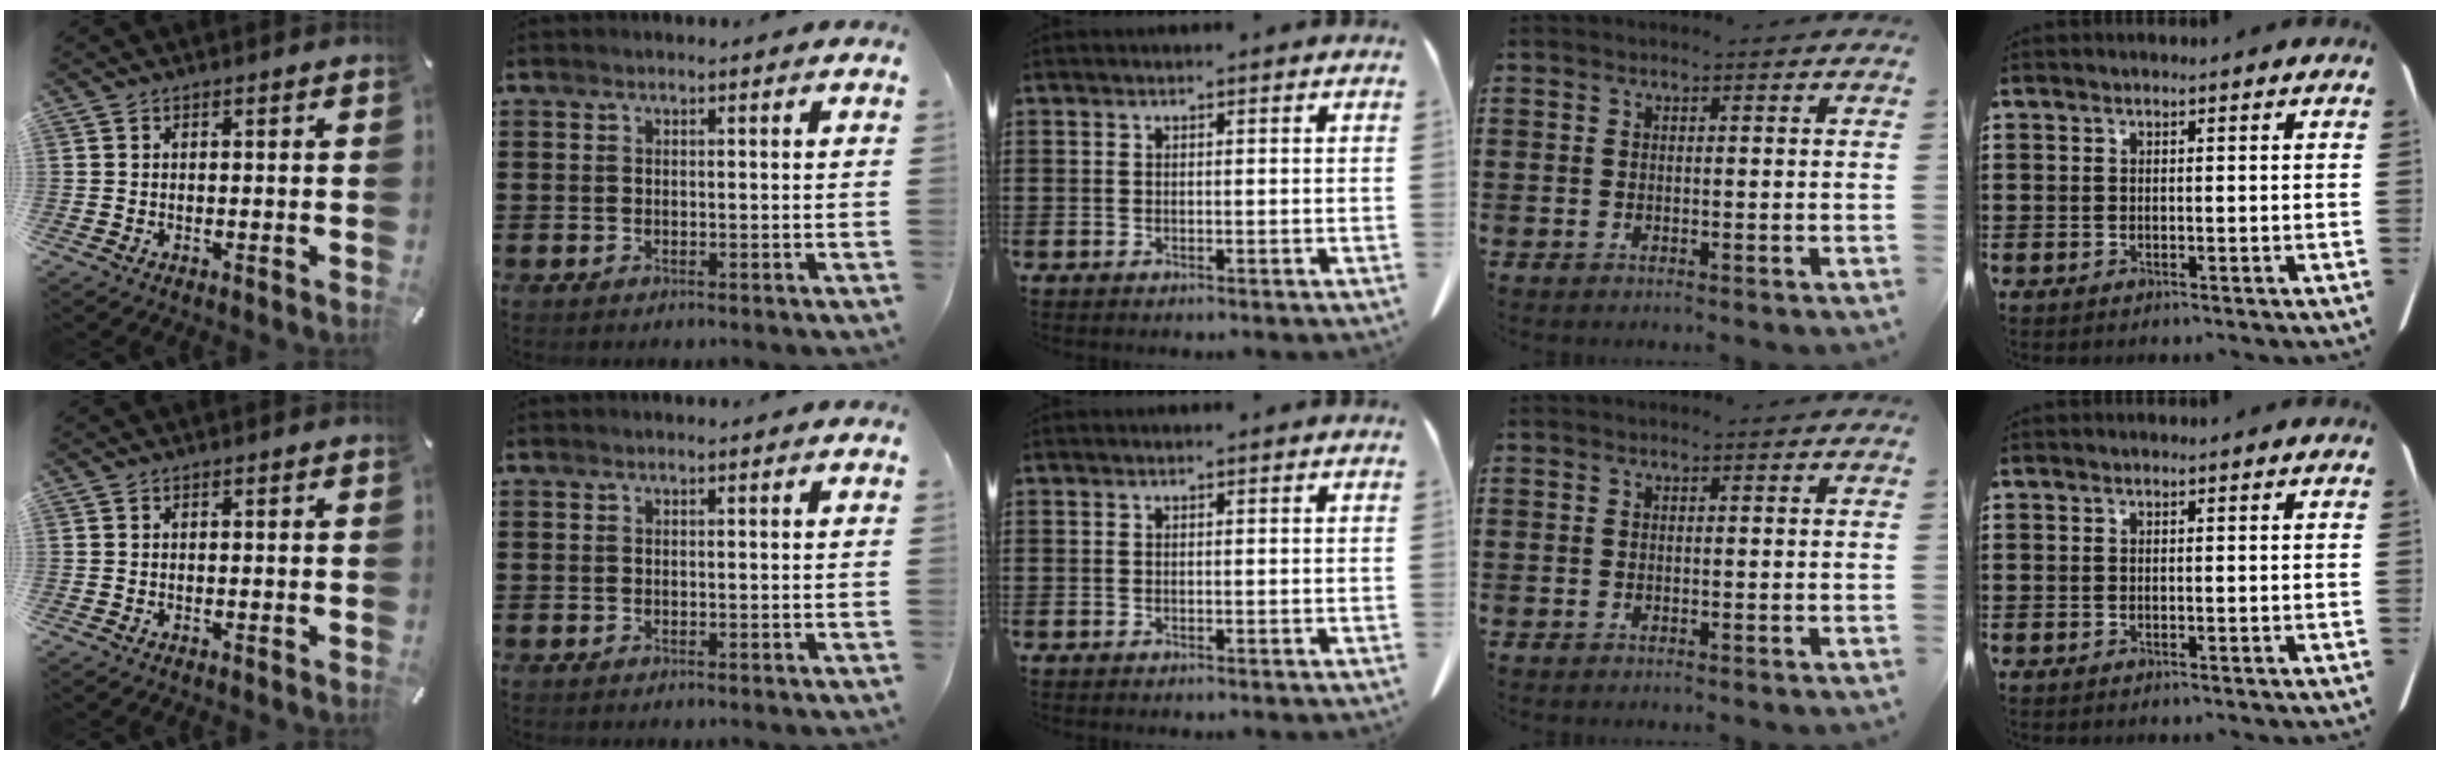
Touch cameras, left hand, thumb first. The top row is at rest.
{}